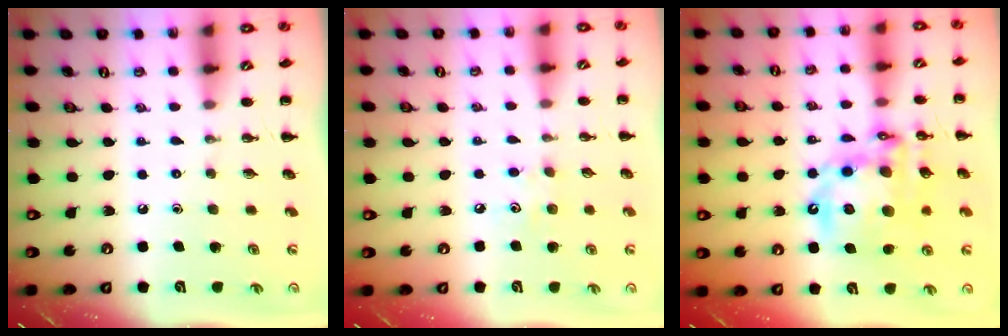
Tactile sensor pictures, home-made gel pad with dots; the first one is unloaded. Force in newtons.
{"total": 4.7, "press": 4.6, "slide": 1.1}
{"total": 19.3, "press": 18.8, "slide": 4.2}